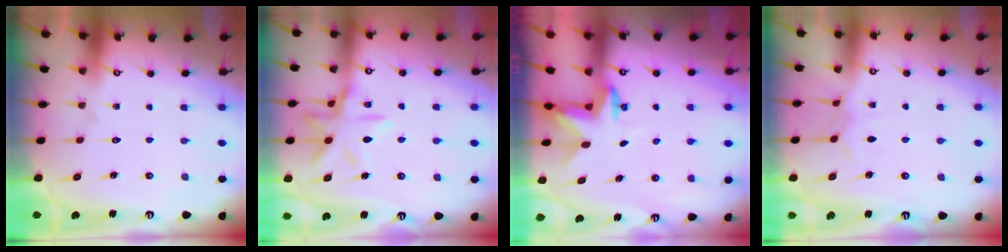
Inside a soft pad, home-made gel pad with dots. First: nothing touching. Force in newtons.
{"total": 13.1, "press": 13.1, "slide": 0.9}
{"total": 2.7, "press": 2.6, "slide": 0.6}
{"total": 4.6, "press": 4.6, "slide": 0.6}